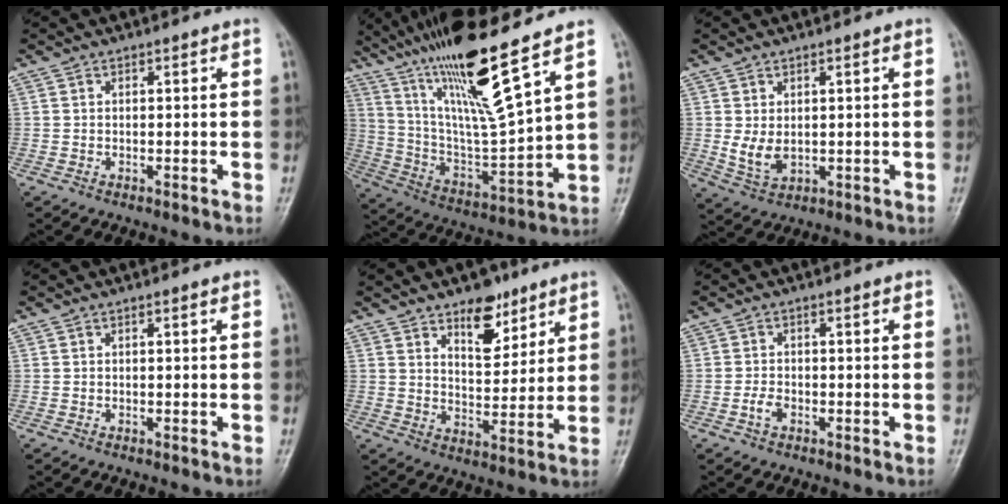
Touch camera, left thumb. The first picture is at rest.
{"total": 20.5, "force": [13.6, 1.5, 15.2], "torque": [-0.257, -0.064, 0.254]}
{"total": 5.0, "force": [0.5, 2.9, 4.0], "torque": [-0.068, -0.008, 0.021]}
{"total": 0.0}
{"total": 9.2, "force": [6.0, 4.6, 5.2], "torque": [-0.050, -0.041, 0.098]}
{"total": 2.3, "force": [-1.1, 1.3, 1.5], "torque": [-0.032, 0.010, -0.023]}